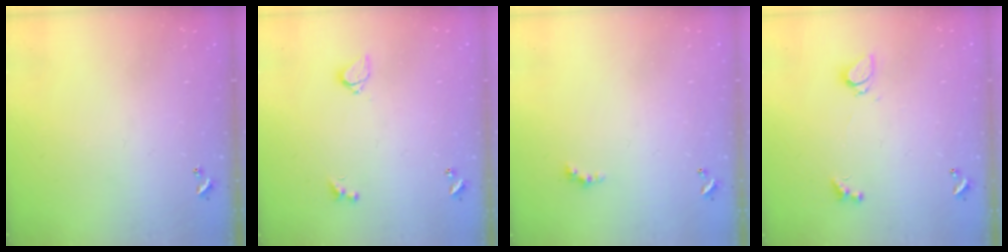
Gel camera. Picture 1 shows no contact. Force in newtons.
{"total": 3.0, "press": 2.9, "slide": 0.8}
{"total": 1.3, "press": 1.2, "slide": 0.4}
{"total": 1.4, "press": 1.3, "slide": 0.4}